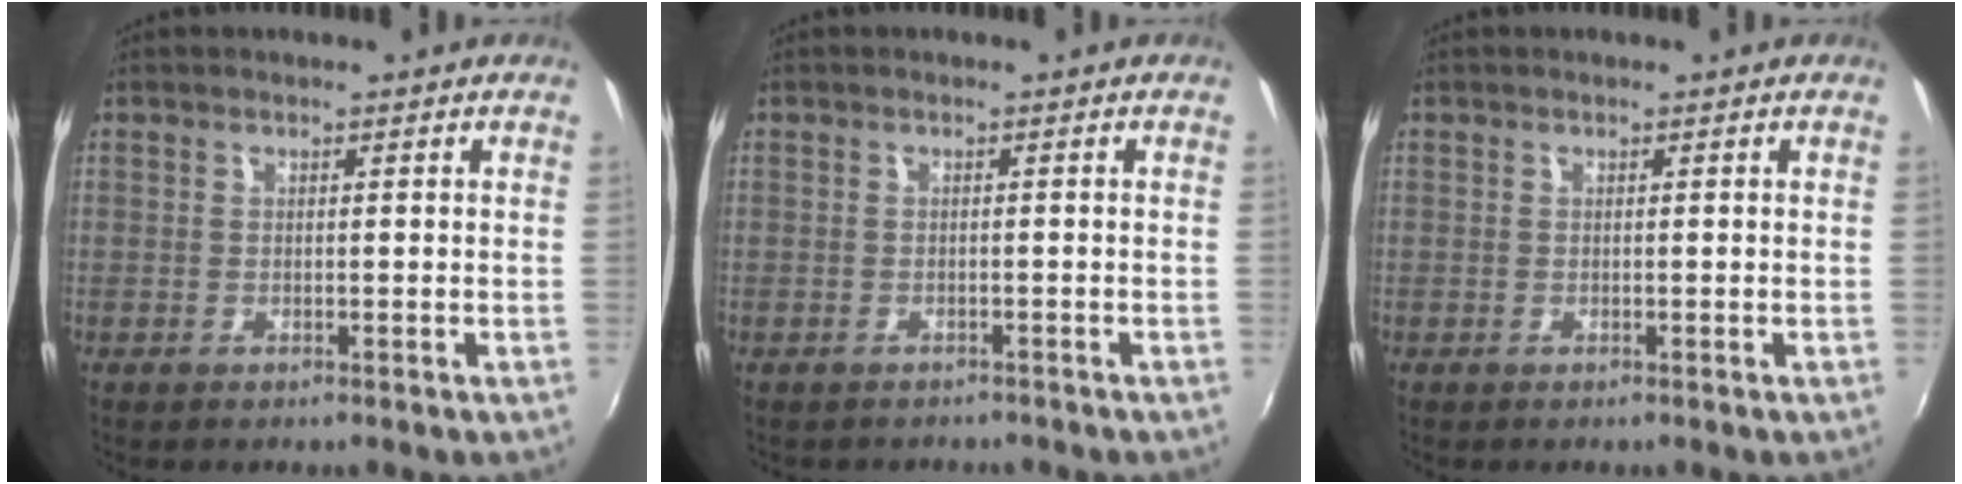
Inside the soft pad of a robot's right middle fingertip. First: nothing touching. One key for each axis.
{"total": 2.5, "fx": -2.2, "fy": 1.0, "fz": 0.5, "tx": -0.015, "ty": -0.013, "tz": -0.029}
{"total": 0.0}